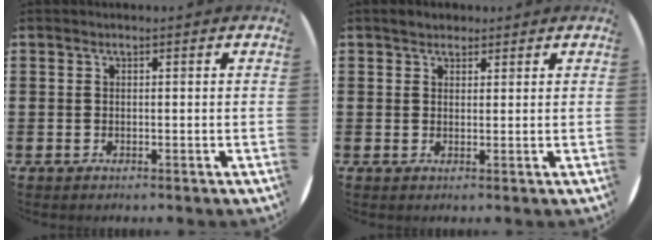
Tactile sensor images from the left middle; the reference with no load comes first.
{"total": 1.7, "force": [1.5, 0.8, 0.1], "torque": [0.003, 0.001, 0.029]}